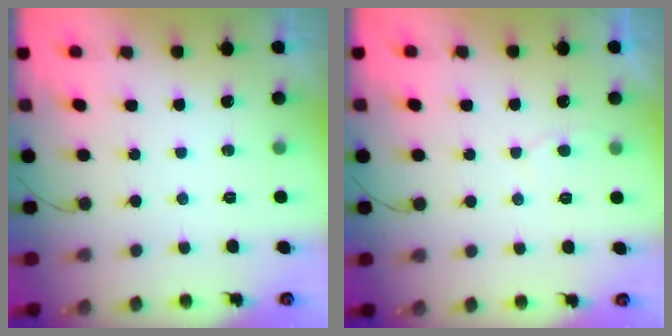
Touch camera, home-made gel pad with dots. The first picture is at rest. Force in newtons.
{"total": 3.0, "press": 3.0, "slide": 0.3}